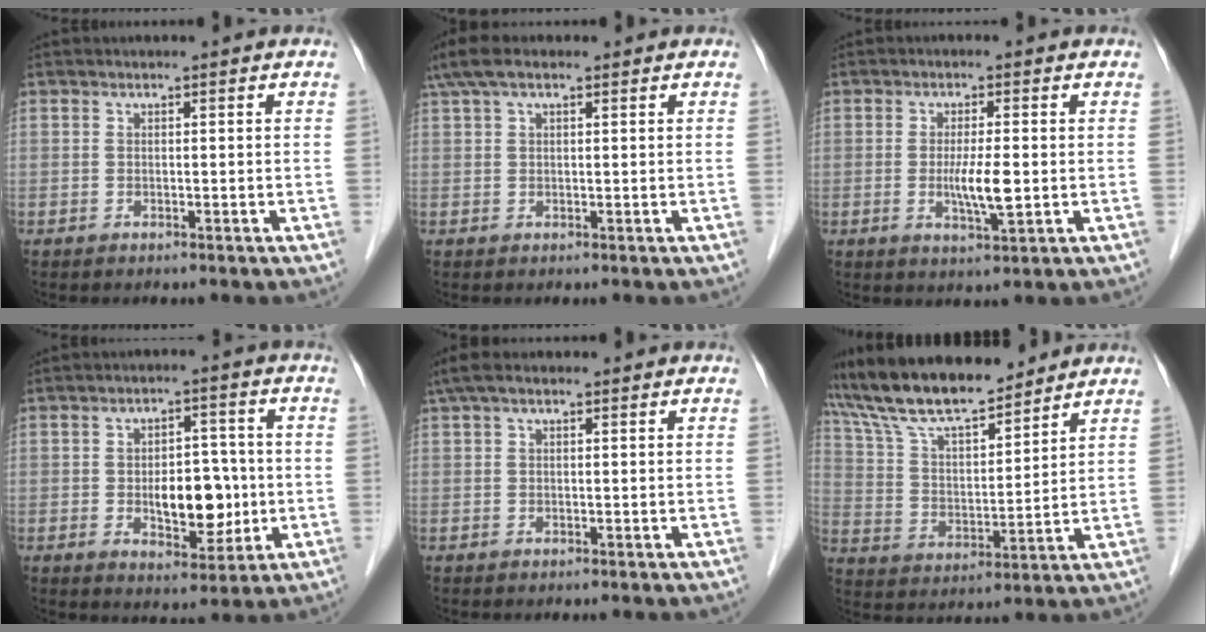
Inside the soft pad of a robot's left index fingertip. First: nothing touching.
{"total": 5.8, "force": [3.9, 2.0, 3.7], "torque": [-0.087, 0.041, 0.076]}
{"total": 4.7, "force": [-0.5, 0.5, 4.6], "torque": [-0.089, -0.012, -0.008]}
{"total": 8.1, "force": [-1.0, 4.2, 6.9], "torque": [-0.101, 0.001, -0.010]}
{"total": 4.4, "force": [2.9, 1.5, 3.0], "torque": [-0.069, 0.043, 0.054]}
{"total": 13.5, "force": [12.1, 2.5, 5.3], "torque": [-0.105, 0.011, 0.227]}